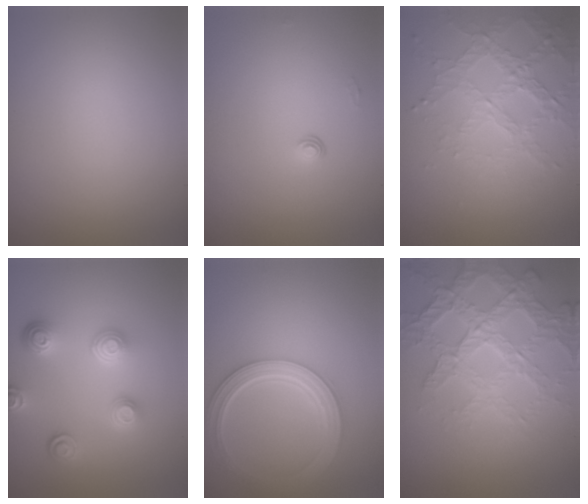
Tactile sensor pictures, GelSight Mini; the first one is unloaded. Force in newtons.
{"total": 0.6, "press": 0.4, "slide": 0.5}
{"total": 3.4, "press": 3.4, "slide": 0.6}
{"total": 4.3, "press": 3.3, "slide": 2.7}
{"total": 4.9, "press": 3.8, "slide": 3.0}
{"total": 6.8, "press": 5.1, "slide": 4.5}